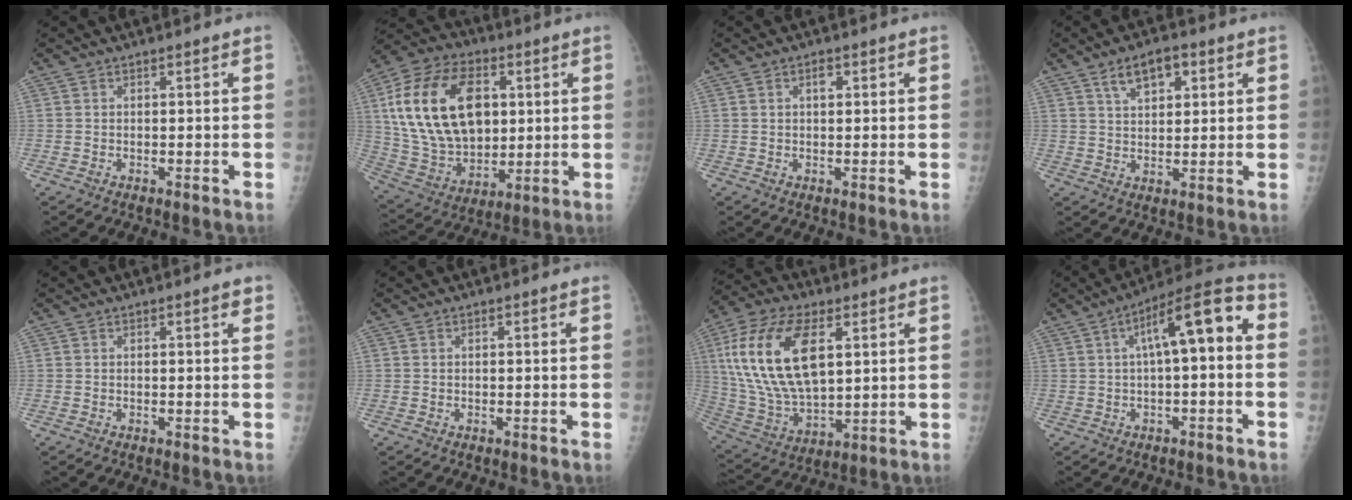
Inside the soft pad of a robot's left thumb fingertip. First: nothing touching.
{"total": 24.7, "force": [5.7, 16.0, 17.9], "torque": [-0.315, -0.010, 0.107]}
{"total": 2.0, "force": [0.8, 1.2, 1.4], "torque": [-0.015, -0.001, 0.011]}
{"total": 7.3, "force": [3.7, 3.9, 4.9], "torque": [-0.061, -0.011, 0.062]}
{"total": 1.1, "force": [0.6, 0.3, 0.9], "torque": [-0.012, 0.000, 0.006]}
{"total": 0.0}
{"total": 21.7, "force": [6.1, 11.2, 17.5], "torque": [-0.339, -0.014, 0.116]}
{"total": 12.3, "force": [1.3, 4.2, 11.4], "torque": [-0.168, 0.046, 0.014]}